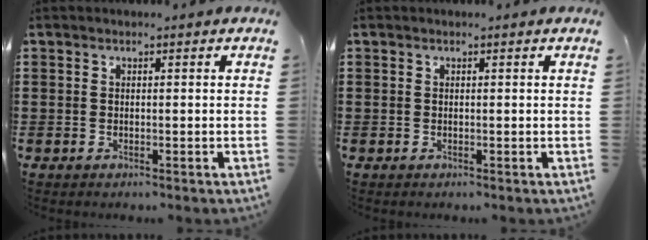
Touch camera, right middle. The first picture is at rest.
{"total": 0.0}